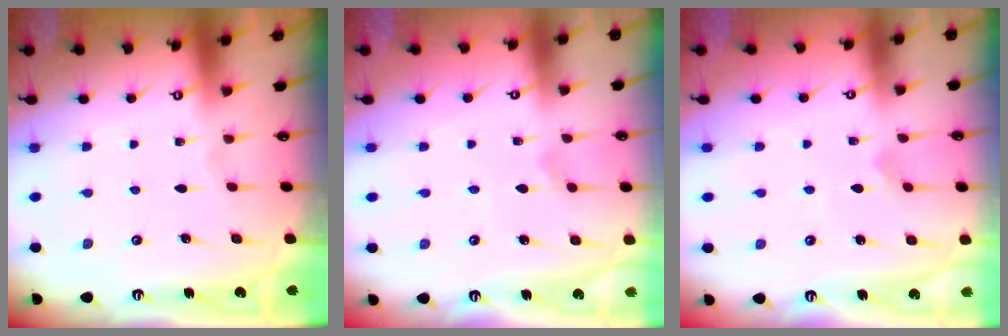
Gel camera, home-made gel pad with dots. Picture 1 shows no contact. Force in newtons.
{"total": 0.8, "press": 0.8, "slide": 0.1}
{"total": 2.7, "press": 2.7, "slide": 0.6}